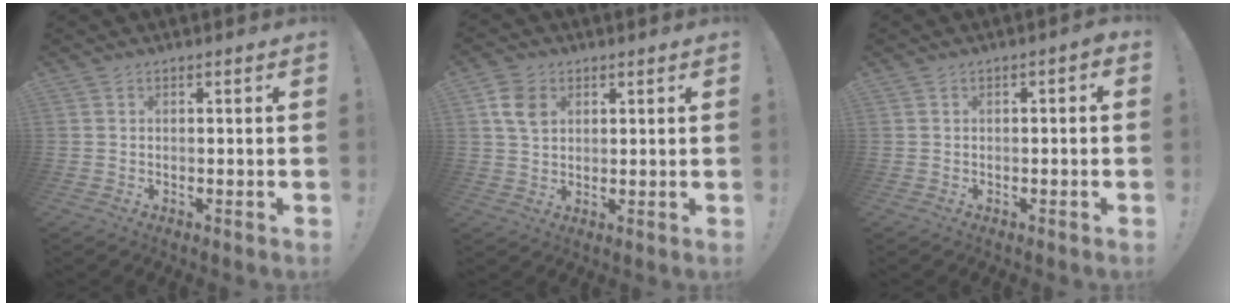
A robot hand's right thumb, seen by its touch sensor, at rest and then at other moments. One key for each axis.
{"total": 7.7, "fx": 2.8, "fy": 5.7, "fz": 4.3, "tx": -0.066, "ty": 0.004, "tz": 0.056}
{"total": 1.5, "fx": -1.1, "fy": 0.7, "fz": 0.8, "tx": -0.011, "ty": 0.005, "tz": -0.020}